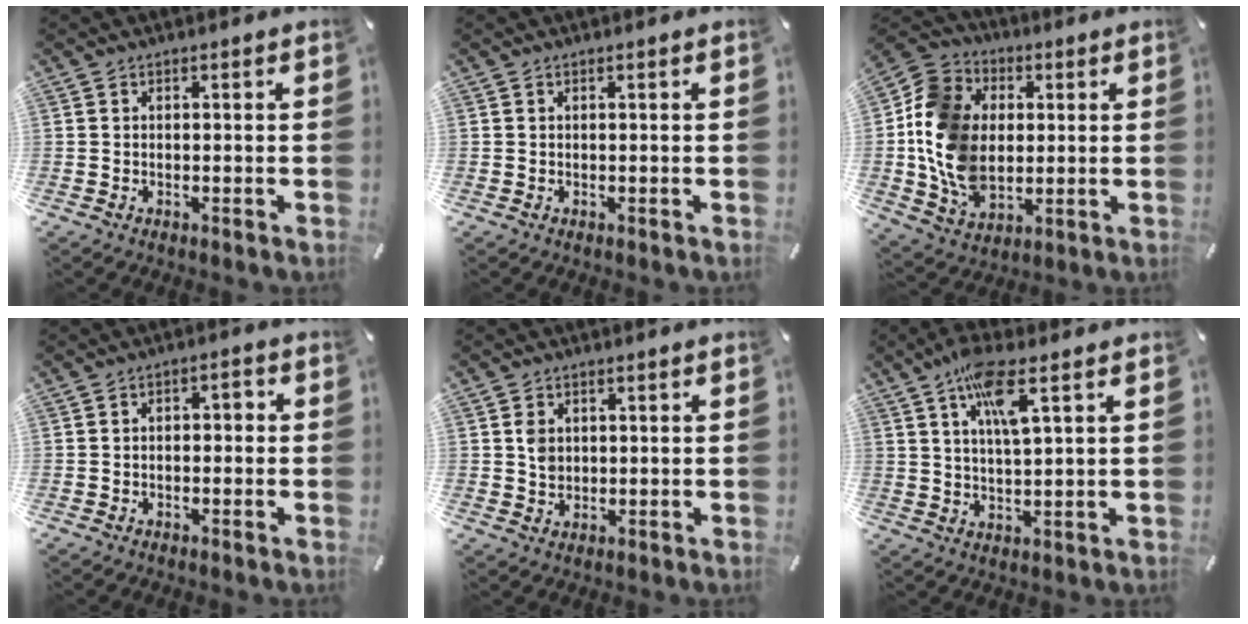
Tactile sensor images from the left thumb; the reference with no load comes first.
{"total": 0.0}
{"total": 16.1, "force": [-0.3, 13.0, 9.5], "torque": [-0.231, 0.013, -0.007]}
{"total": 2.4, "force": [-1.3, 1.3, 1.6], "torque": [-0.028, 0.014, -0.027]}
{"total": 3.4, "force": [0.6, 2.9, 1.6], "torque": [-0.018, 0.001, 0.007]}
{"total": 9.9, "force": [4.7, 2.3, 8.3], "torque": [-0.162, -0.001, 0.081]}